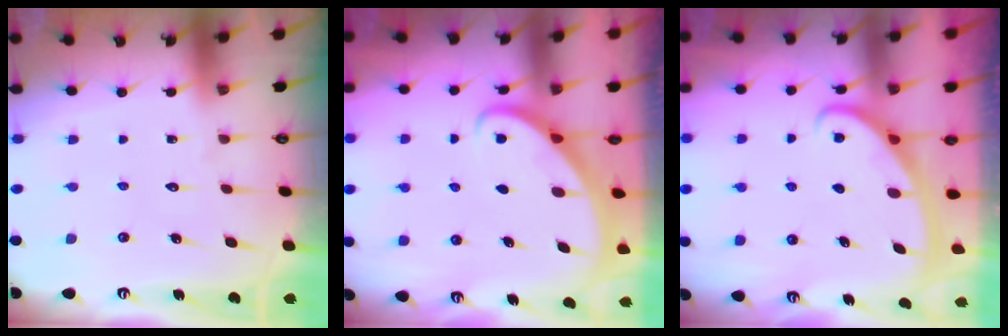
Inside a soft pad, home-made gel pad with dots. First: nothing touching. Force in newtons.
{"total": 3.0, "press": 3.0, "slide": 0.2}
{"total": 3.0, "press": 2.9, "slide": 0.4}